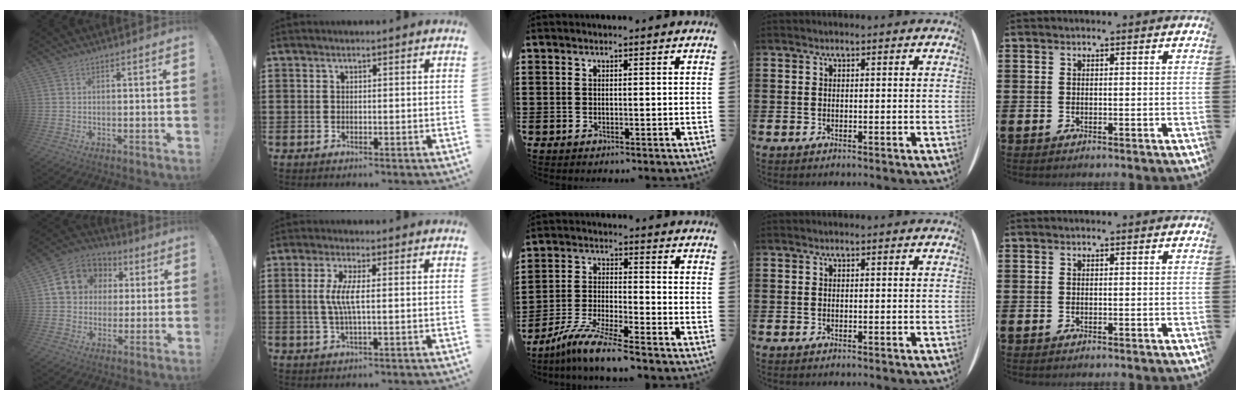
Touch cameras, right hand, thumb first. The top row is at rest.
{"thumb": {"total": 12.0, "force": [3.1, 10.6, 4.9], "torque": [-0.063, -0.006, 0.066]}, "index": {"total": 4.7, "force": [0.1, 0.6, 4.6], "torque": [-0.107, -0.011, -0.008]}, "middle": {"total": 7.6, "force": [-6.8, -0.4, 3.4], "torque": [-0.074, -0.013, -0.132]}}